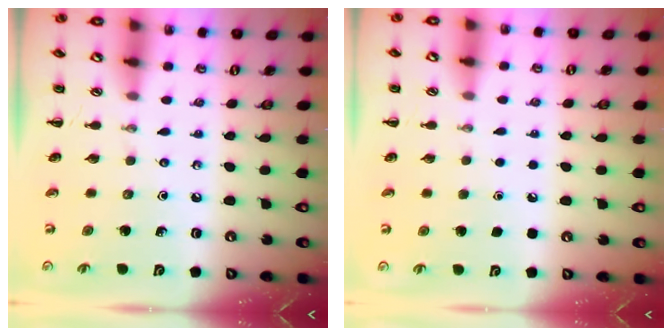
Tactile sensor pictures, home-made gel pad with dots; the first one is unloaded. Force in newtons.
{"total": 1.7, "press": 1.7, "slide": 0.1}